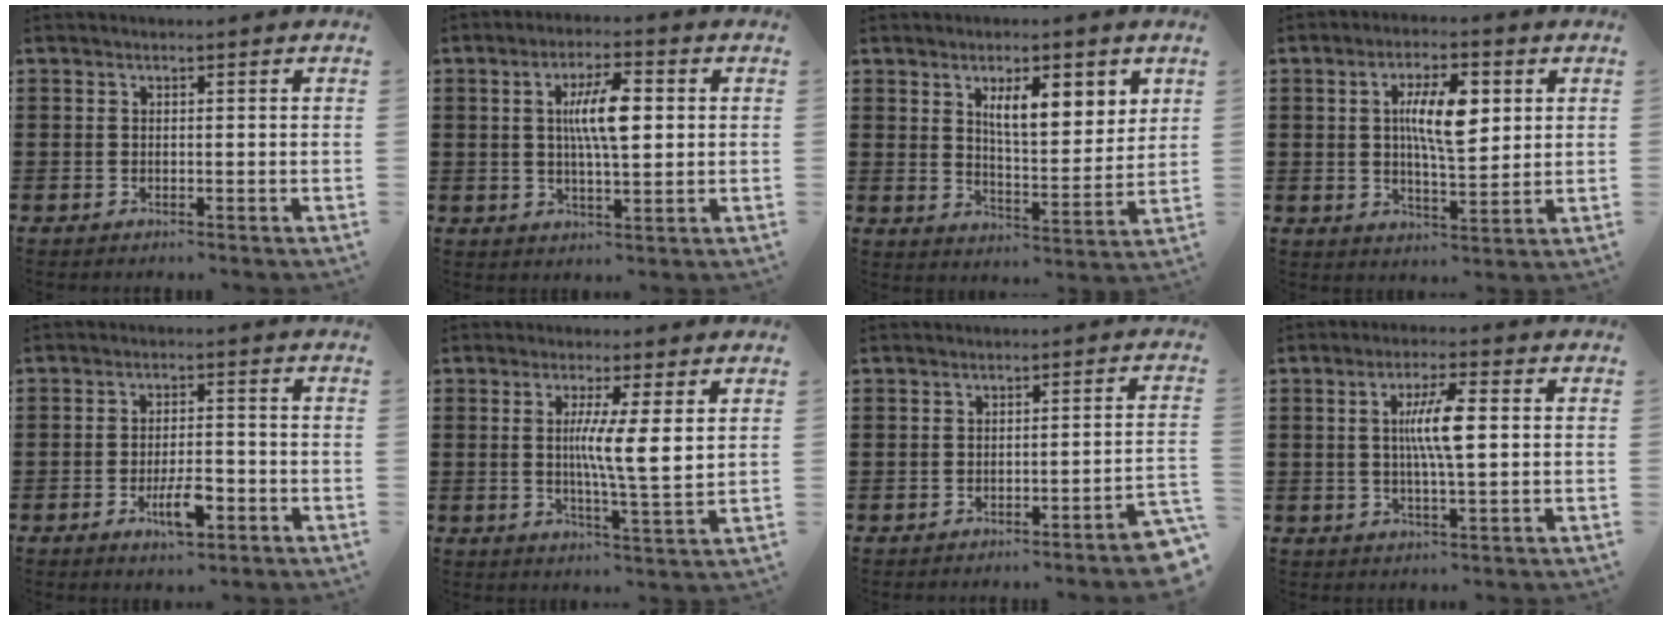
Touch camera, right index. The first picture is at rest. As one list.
[{"total": 7.8, "force": [1.2, 2.2, 7.3], "torque": [-0.142, 0.010, 0.018]}, {"total": 7.4, "force": [3.6, 2.5, 5.9], "torque": [-0.101, -0.007, 0.057]}, {"total": 8.7, "force": [2.0, 3.0, 7.9], "torque": [-0.140, 0.004, 0.028]}, {"total": 5.9, "force": [-2.5, 2.0, 4.9], "torque": [-0.092, 0.001, -0.045]}, {"total": 6.7, "force": [1.7, 0.3, 6.5], "torque": [-0.120, -0.010, 0.023]}, {"total": 2.5, "force": [-2.0, -0.4, 1.5], "torque": [-0.026, -0.010, -0.038]}, {"total": 6.8, "force": [0.9, 1.1, 6.7], "torque": [-0.125, 0.002, 0.011]}]